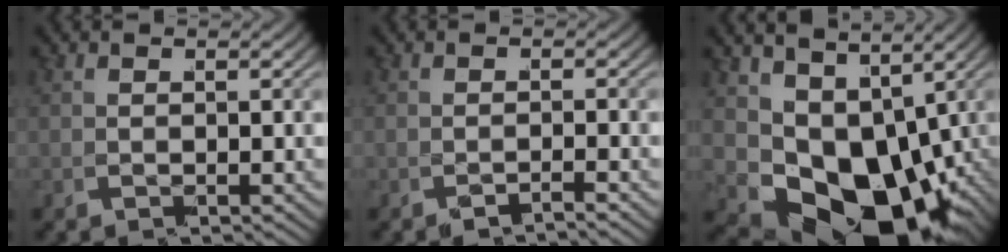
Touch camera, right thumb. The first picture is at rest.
{"total": 2.4, "force": [-1.4, -1.5, -1.1], "torque": [0.013, 0.009, -0.032]}
{"total": 14.2, "force": [-3.4, 9.3, 10.2], "torque": [-0.201, -0.056, -0.028]}